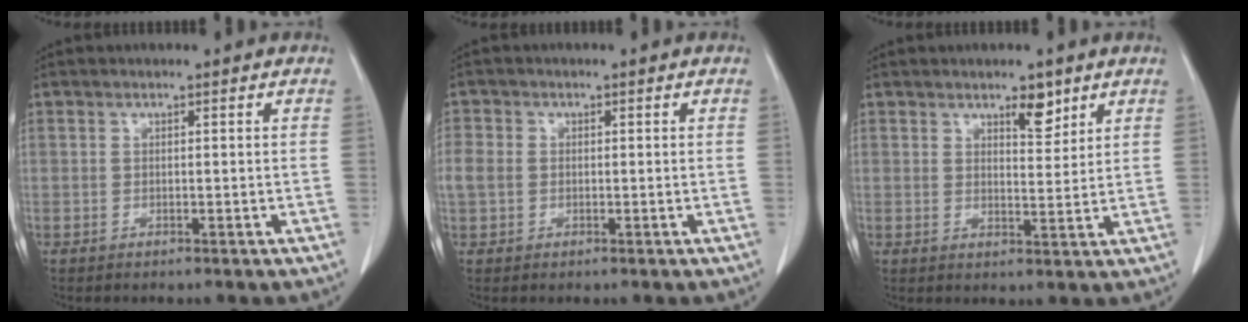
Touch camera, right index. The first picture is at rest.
{"total": 3.5, "force": [0.1, 3.0, 1.9], "torque": [-0.059, 0.017, 0.004]}
{"total": 3.8, "force": [2.6, 1.3, 2.4], "torque": [-0.033, -0.006, 0.041]}